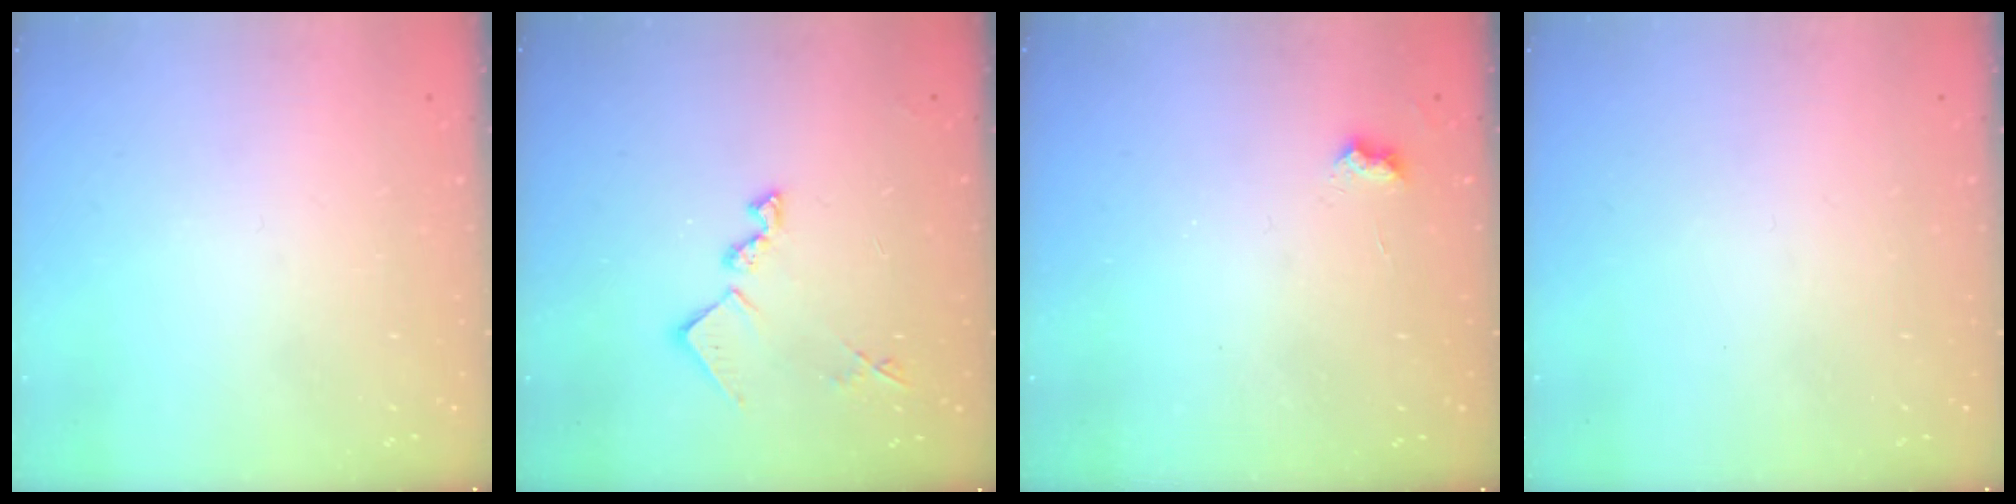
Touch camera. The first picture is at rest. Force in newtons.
{"total": 11.9, "press": 11.9, "slide": 0.4}
{"total": 3.5, "press": 3.4, "slide": 0.6}
{"total": 0.0}